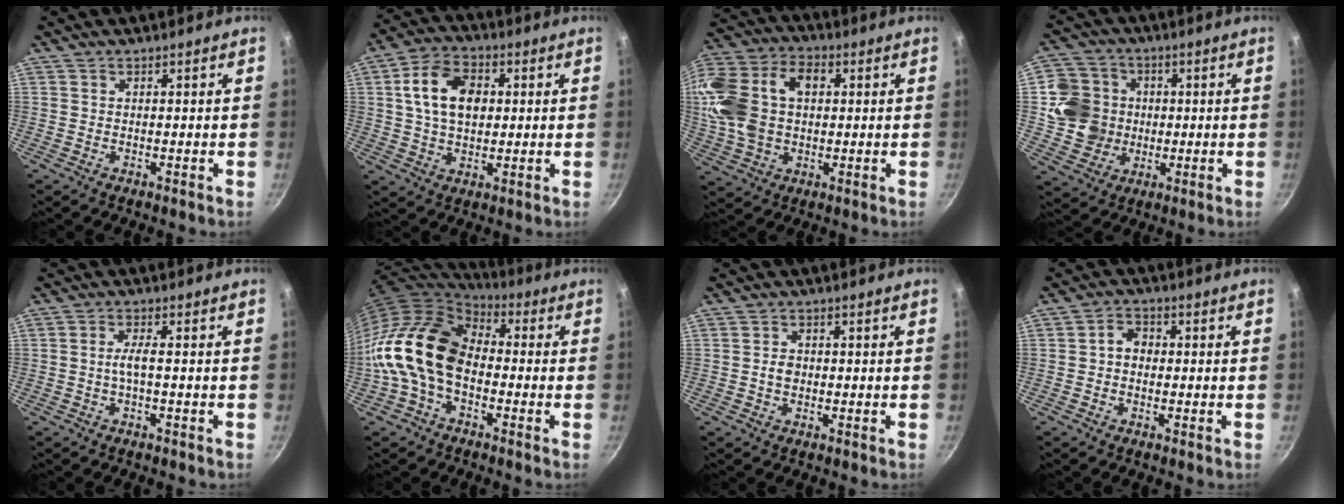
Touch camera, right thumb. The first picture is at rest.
{"total": 11.9, "force": [2.1, 8.1, 8.5], "torque": [-0.130, 0.011, 0.029]}
{"total": 20.2, "force": [2.7, 14.1, 14.2], "torque": [-0.284, 0.032, 0.042]}
{"total": 11.1, "force": [0.6, 10.5, 3.7], "torque": [-0.038, 0.009, 0.011]}
{"total": 2.6, "force": [-0.6, 0.3, 2.5], "torque": [-0.057, 0.009, -0.015]}
{"total": 16.0, "force": [-2.6, 10.8, 11.5], "torque": [-0.190, 0.042, -0.071]}
{"total": 2.2, "force": [-0.3, 1.7, 1.3], "torque": [-0.017, 0.007, -0.005]}
{"total": 3.5, "force": [-0.1, 2.8, 2.0], "torque": [-0.020, 0.011, -0.010]}